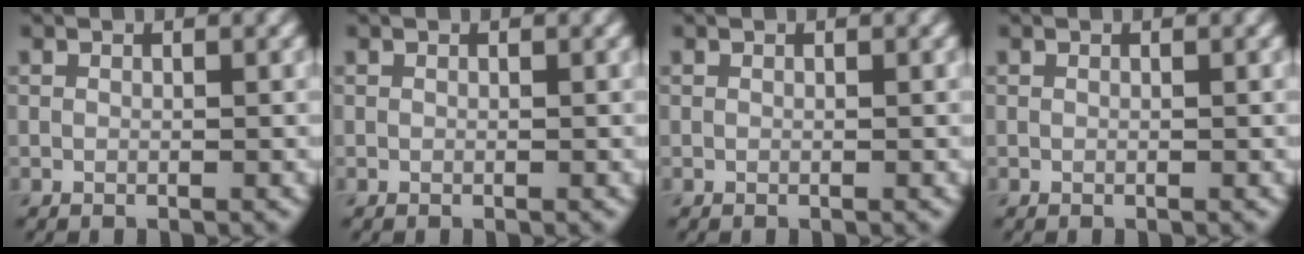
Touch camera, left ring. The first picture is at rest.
{"total": 0.0}
{"total": 0.0}
{"total": 0.0}